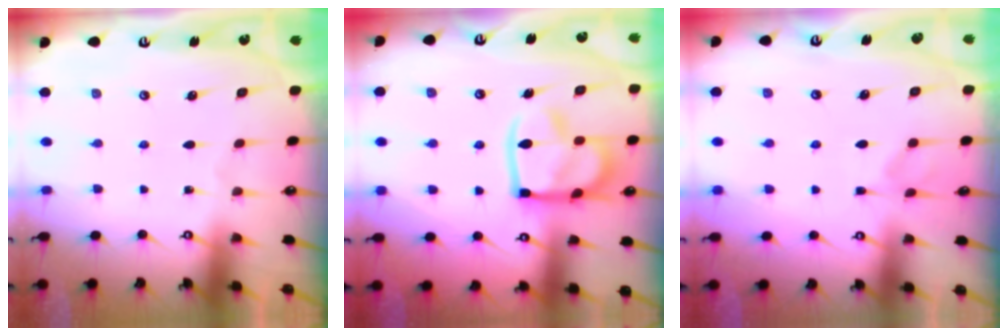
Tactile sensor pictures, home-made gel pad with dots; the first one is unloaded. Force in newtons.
{"total": 16.5, "press": 16.4, "slide": 1.8}
{"total": 1.7, "press": 1.5, "slide": 0.7}